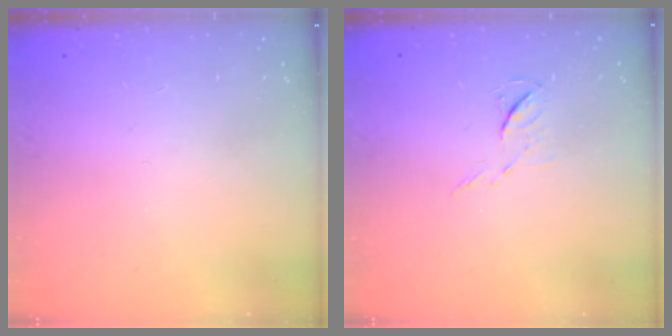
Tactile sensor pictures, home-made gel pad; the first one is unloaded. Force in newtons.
{"total": 4.9, "press": 4.9, "slide": 0.5}